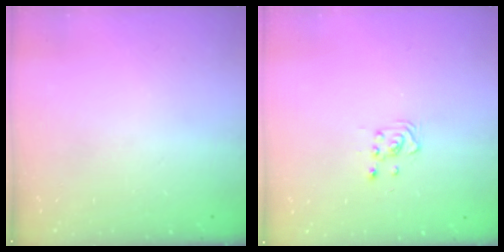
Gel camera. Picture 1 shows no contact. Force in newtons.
{"total": 3.8, "press": 3.7, "slide": 0.6}